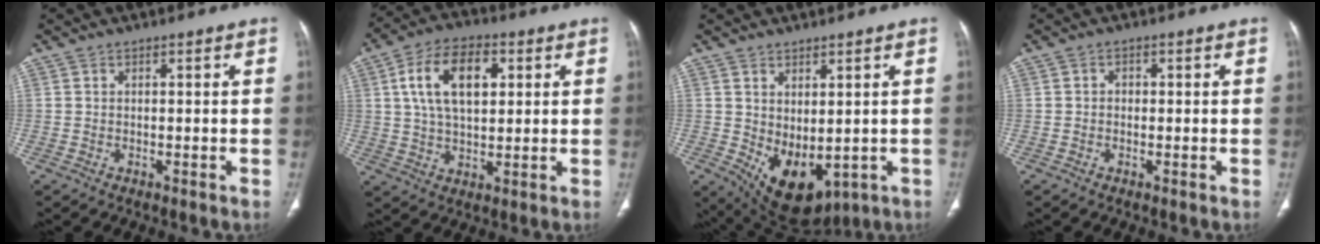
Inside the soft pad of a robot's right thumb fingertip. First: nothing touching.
{"total": 12.9, "force": [3.5, 7.4, 10.0], "torque": [-0.163, 0.005, 0.058]}
{"total": 10.4, "force": [-1.2, 5.9, 8.4], "torque": [-0.117, -0.010, 0.016]}
{"total": 1.1, "force": [-0.1, 1.0, 0.6], "torque": [-0.002, 0.004, -0.007]}